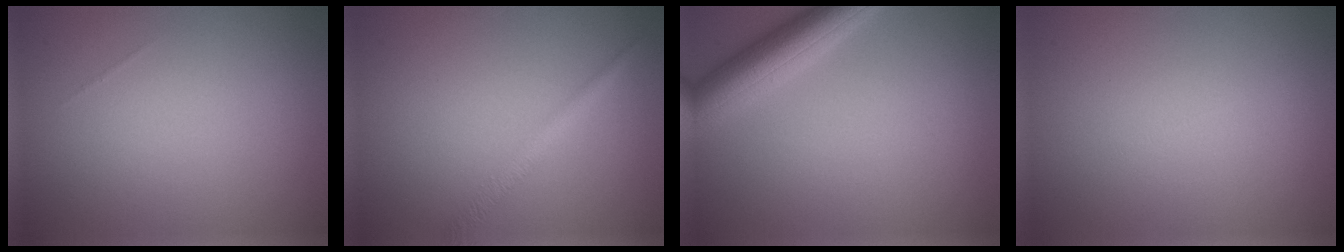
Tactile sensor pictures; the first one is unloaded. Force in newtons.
{"total": 1.7, "press": 1.7, "slide": 0.0}
{"total": 5.3, "press": 5.3, "slide": 0.3}
{"total": 0.0}